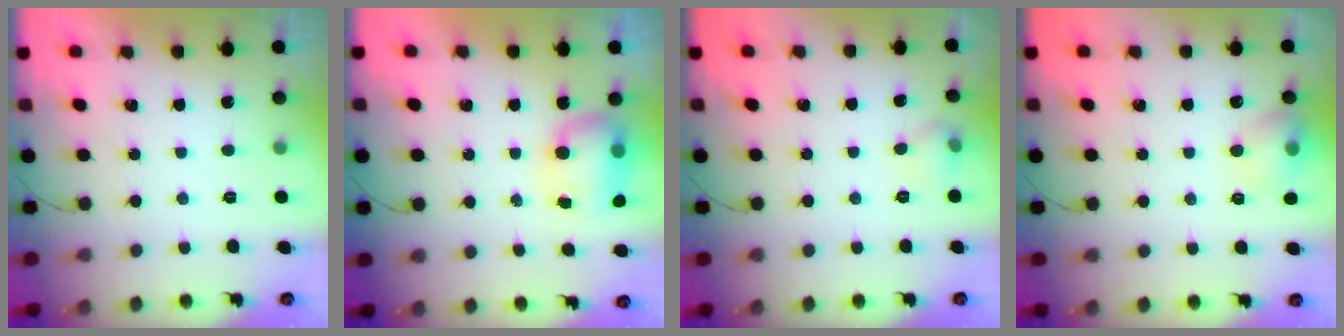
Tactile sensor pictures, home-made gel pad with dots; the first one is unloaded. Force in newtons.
{"total": 7.8, "press": 7.7, "slide": 1.1}
{"total": 6.0, "press": 5.8, "slide": 1.4}
{"total": 8.6, "press": 8.5, "slide": 1.6}